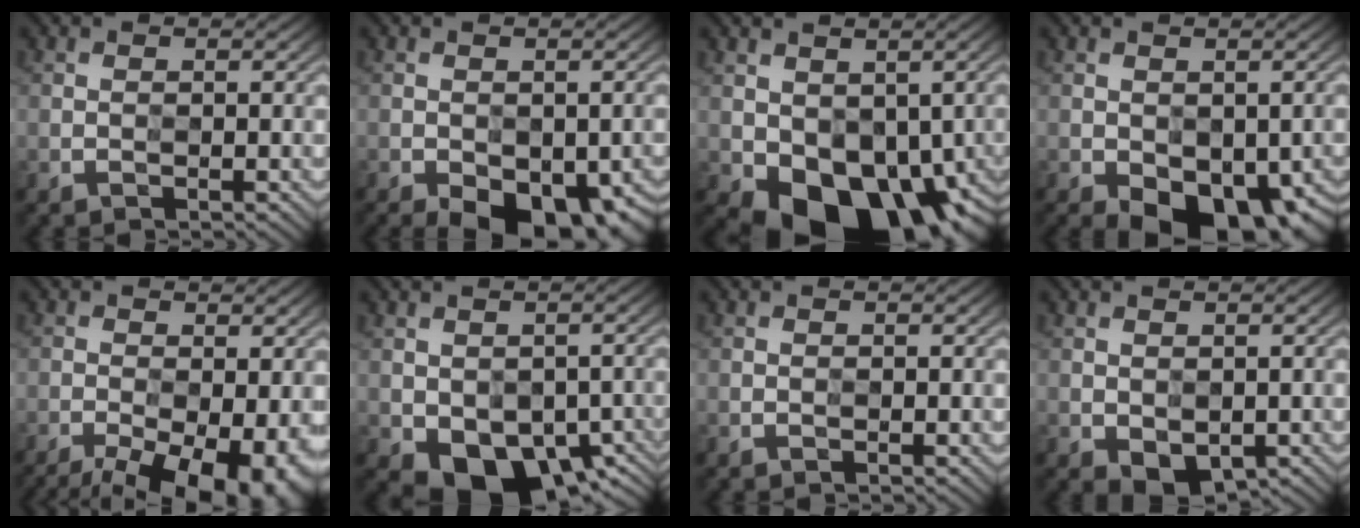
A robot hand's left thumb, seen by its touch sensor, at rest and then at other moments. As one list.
[{"total": 7.8, "force": [-4.8, 3.5, 5.0], "torque": [-0.082, -0.017, -0.070]}, {"total": 10.9, "force": [-2.8, 7.4, 7.5], "torque": [-0.125, -0.028, -0.036]}, {"total": 8.2, "force": [-4.5, 4.2, 5.5], "torque": [-0.085, -0.017, -0.067]}, {"total": 15.0, "force": [-9.2, 6.3, 10.0], "torque": [-0.168, -0.035, -0.117]}, {"total": 7.4, "force": [-3.4, 4.8, 4.5], "torque": [-0.077, -0.020, -0.043]}, {"total": 0.0}, {"total": 2.4, "force": [-0.8, 1.7, 1.4], "torque": [-0.028, -0.003, -0.012]}]